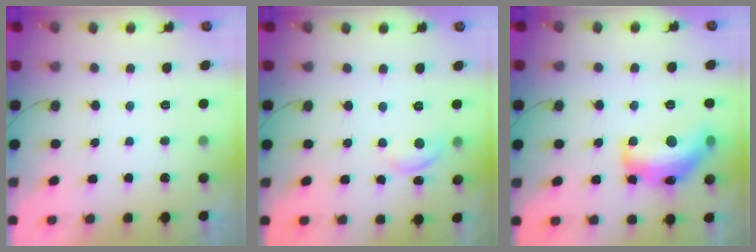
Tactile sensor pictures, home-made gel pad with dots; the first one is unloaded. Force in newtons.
{"total": 6.9, "press": 6.9, "slide": 0.6}
{"total": 17.4, "press": 17.4, "slide": 0.8}